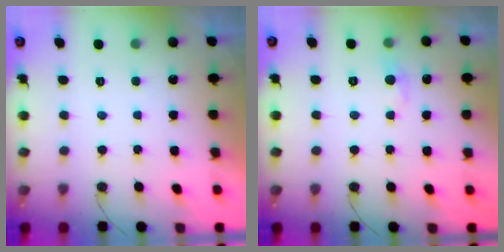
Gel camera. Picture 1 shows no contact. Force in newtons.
{"total": 5.0, "press": 4.9, "slide": 0.7}